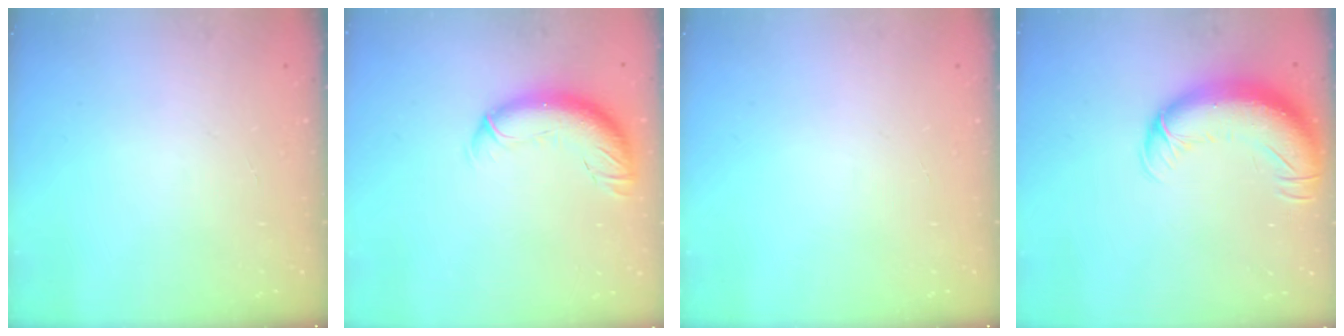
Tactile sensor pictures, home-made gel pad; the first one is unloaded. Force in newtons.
{"total": 12.4, "press": 12.0, "slide": 2.9}
{"total": 0.0}
{"total": 14.5, "press": 14.1, "slide": 3.5}